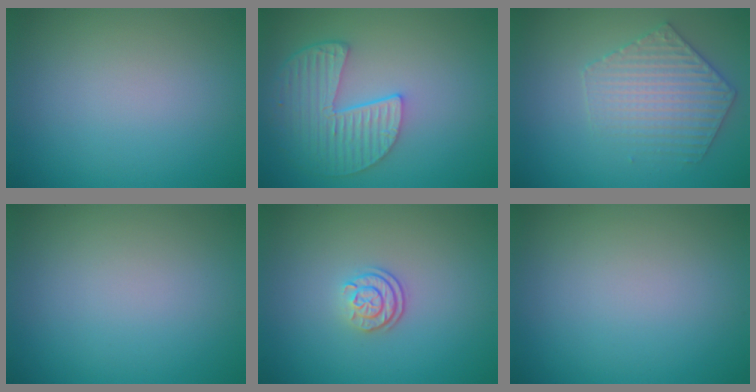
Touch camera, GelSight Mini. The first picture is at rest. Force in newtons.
{"total": 5.3, "press": 4.2, "slide": 3.2}
{"total": 3.8, "press": 3.8, "slide": 0.2}
{"total": 0.0}
{"total": 2.3, "press": 1.7, "slide": 1.5}
{"total": 0.0}